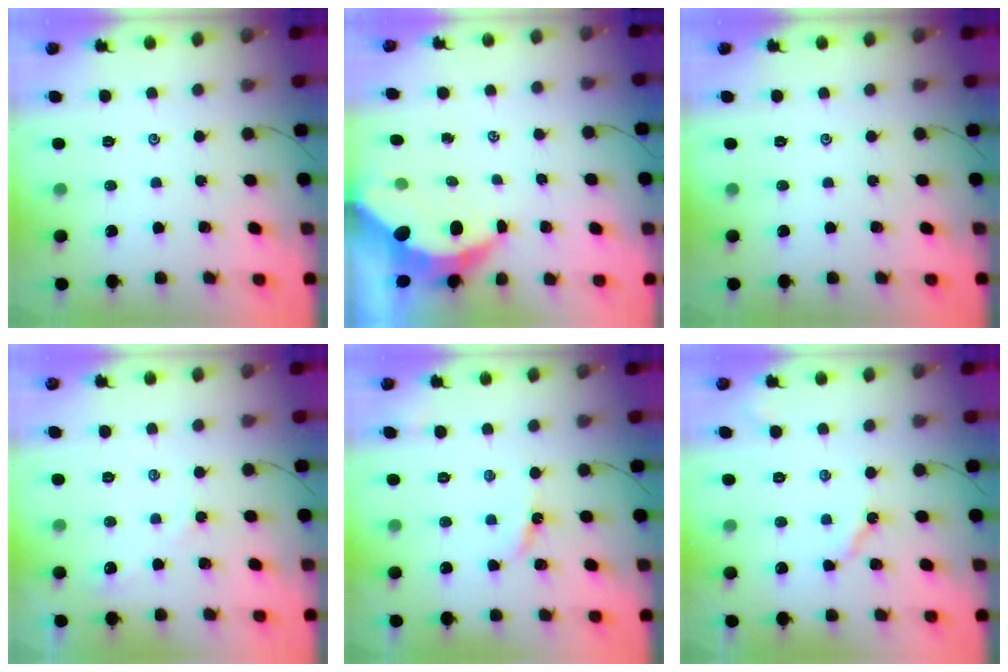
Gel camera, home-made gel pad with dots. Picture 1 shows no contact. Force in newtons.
{"total": 7.6, "press": 7.5, "slide": 0.9}
{"total": 0.0}
{"total": 2.4, "press": 2.4, "slide": 0.4}
{"total": 4.5, "press": 4.4, "slide": 0.5}
{"total": 3.9, "press": 3.9, "slide": 0.3}